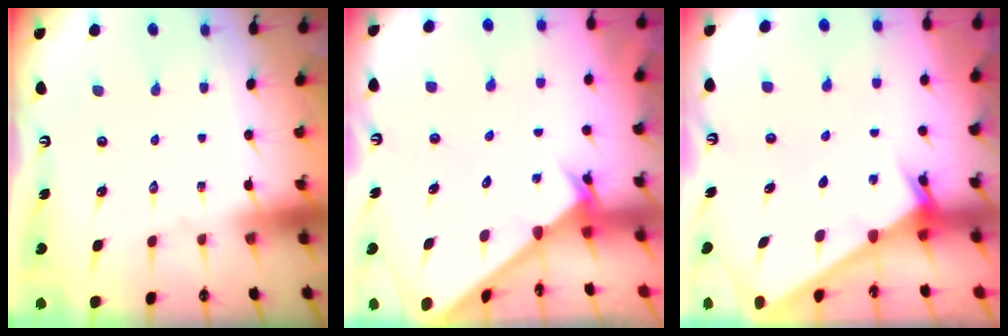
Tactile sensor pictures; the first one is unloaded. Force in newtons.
{"total": 2.6, "press": 2.6, "slide": 0.2}
{"total": 2.5, "press": 2.5, "slide": 0.2}